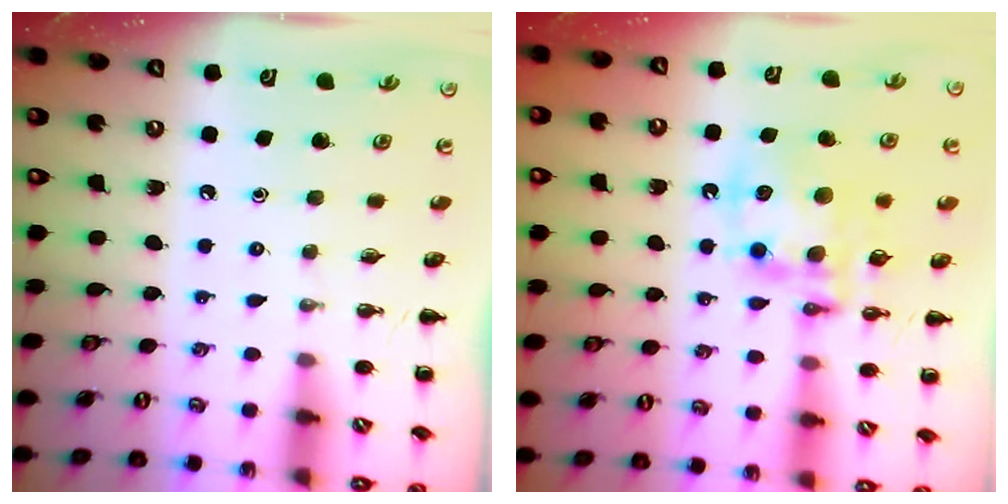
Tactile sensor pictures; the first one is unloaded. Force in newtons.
{"total": 13.7, "press": 13.3, "slide": 3.3}